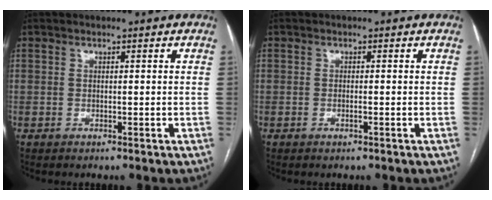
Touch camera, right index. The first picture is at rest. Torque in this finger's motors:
{"motor_torque": [-0.03, 0.14, -0.04, 0.00]}